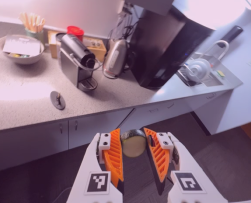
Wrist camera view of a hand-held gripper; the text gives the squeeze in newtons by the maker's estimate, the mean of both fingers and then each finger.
{"total": 11.0, "left": 11.0, "right": 10.9}